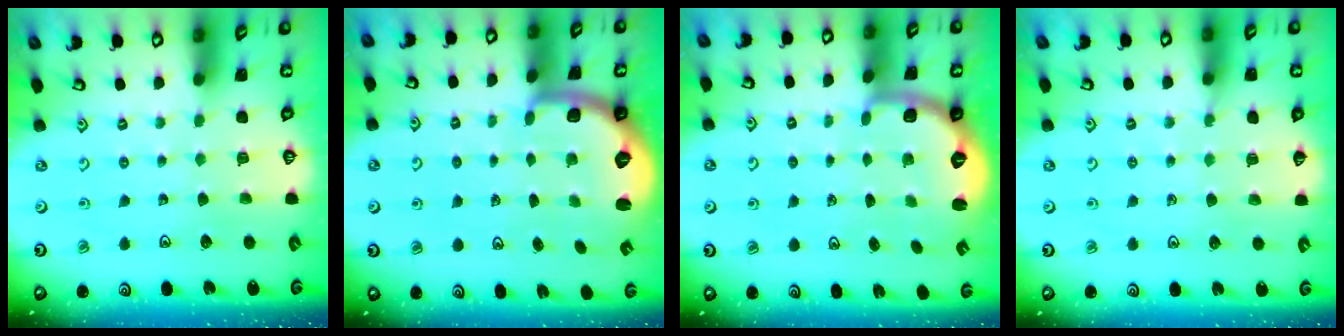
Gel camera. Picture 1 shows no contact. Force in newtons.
{"total": 1.9, "press": 1.8, "slide": 0.5}
{"total": 2.6, "press": 1.6, "slide": 2.1}
{"total": 5.1, "press": 4.9, "slide": 1.2}